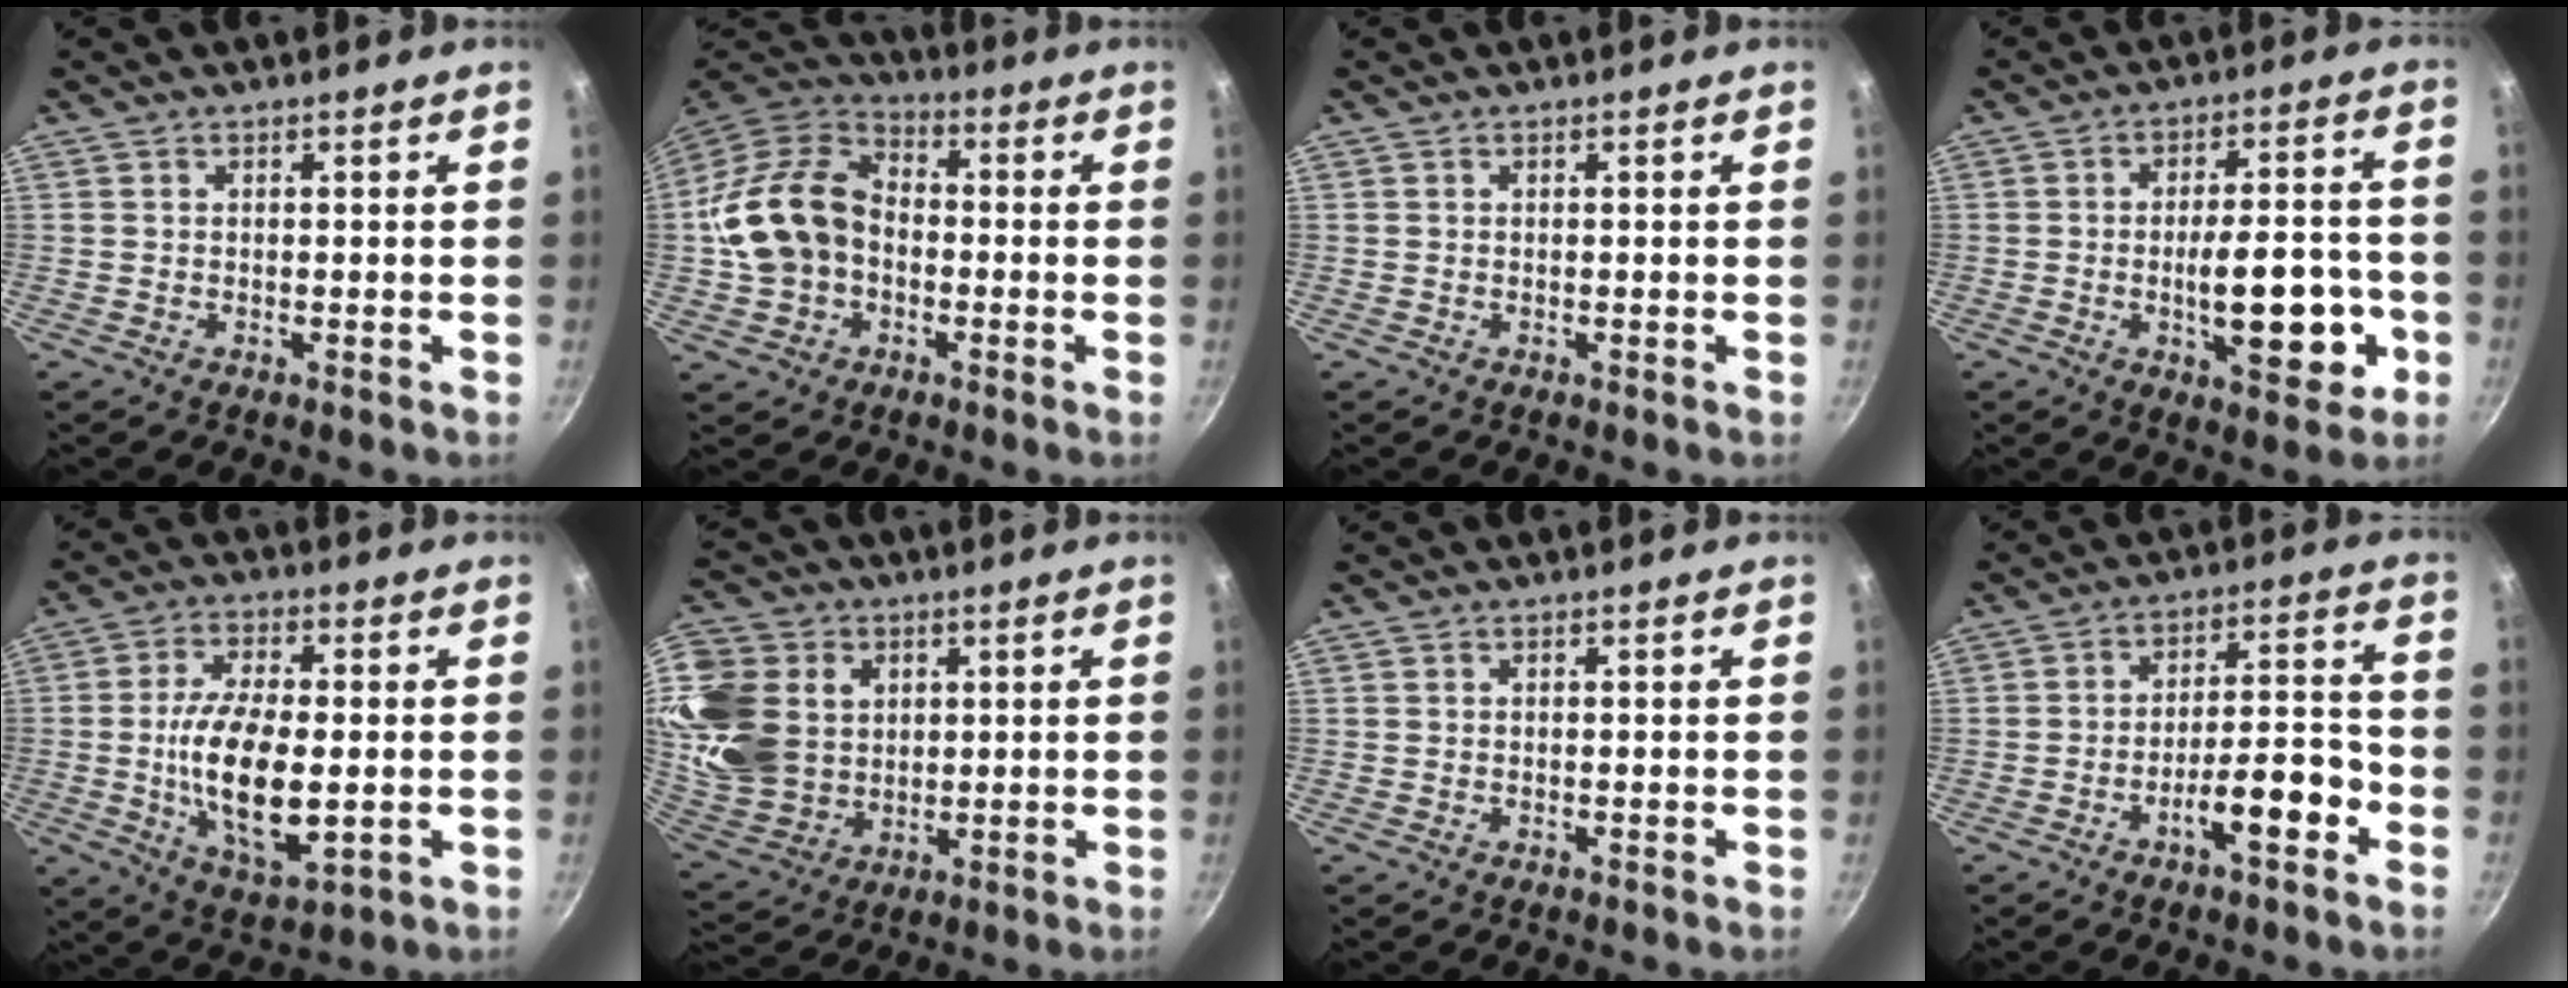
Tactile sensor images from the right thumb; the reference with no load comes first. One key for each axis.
{"total": 16.2, "fx": -1.4, "fy": 12.1, "fz": 10.7, "tx": -0.183, "ty": 0.041, "tz": -0.036}
{"total": 0.0}
{"total": 14.7, "fx": -3.7, "fy": 5.9, "fz": 12.9, "tx": -0.154, "ty": 0.016, "tz": -0.048}
{"total": 15.1, "fx": -1.4, "fy": 6.6, "fz": 13.4, "tx": -0.254, "ty": -0.006, "tz": -0.025}
{"total": 21.1, "fx": 5.1, "fy": 16.8, "fz": 11.7, "tx": -0.240, "ty": -0.010, "tz": 0.106}
{"total": 0.0}
{"total": 10.0, "fx": -4.7, "fy": 3.2, "fz": 8.2, "tx": -0.107, "ty": 0.049, "tz": -0.073}